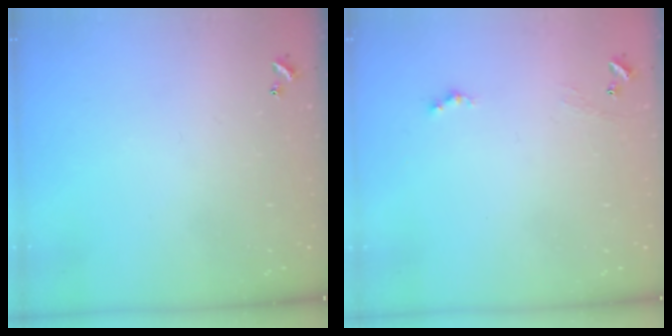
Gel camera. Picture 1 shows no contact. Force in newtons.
{"total": 1.0, "press": 0.9, "slide": 0.2}